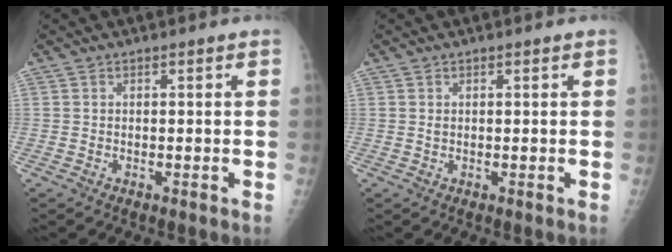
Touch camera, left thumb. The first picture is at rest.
{"total": 1.0, "force": [0.4, 0.5, 0.7], "torque": [-0.012, 0.002, 0.009]}